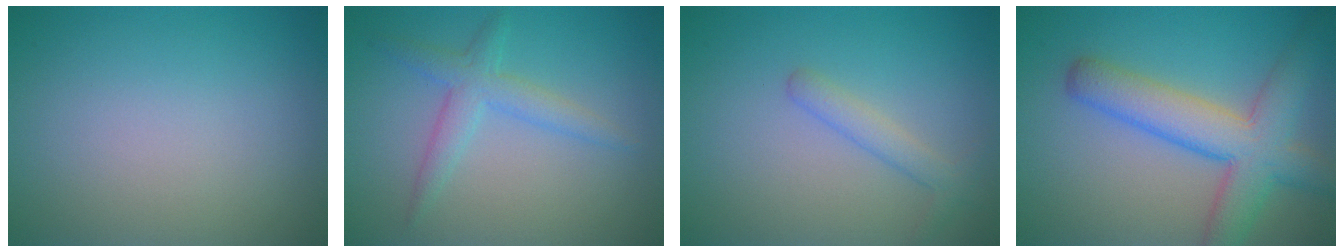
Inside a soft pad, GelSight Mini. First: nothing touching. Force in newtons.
{"total": 2.8, "press": 2.8, "slide": 0.1}
{"total": 1.9, "press": 1.9, "slide": 0.0}
{"total": 7.0, "press": 7.0, "slide": 0.3}